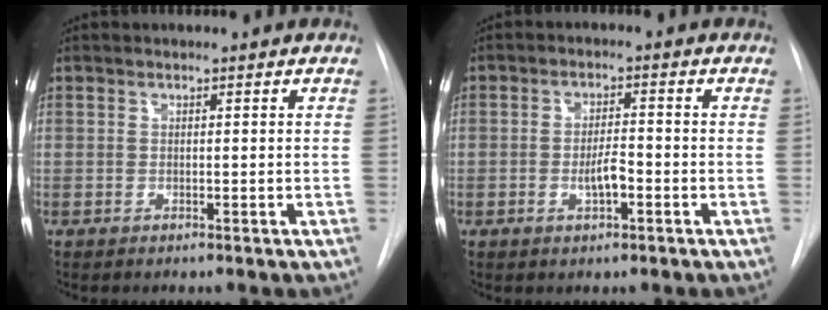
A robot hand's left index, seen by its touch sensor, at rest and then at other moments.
{"total": 3.5, "force": [-1.2, 1.0, 3.1], "torque": [-0.055, 0.002, -0.019]}